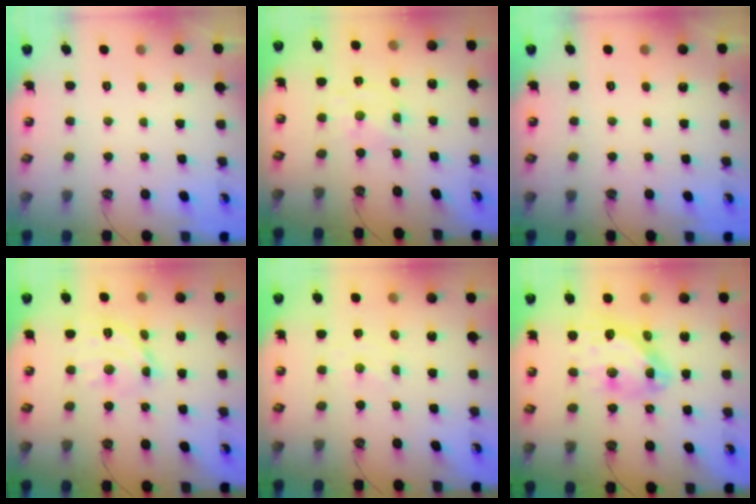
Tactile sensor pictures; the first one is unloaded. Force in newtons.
{"total": 2.4, "press": 2.3, "slide": 0.5}
{"total": 0.0}
{"total": 12.0, "press": 12.0, "slide": 1.0}
{"total": 1.8, "press": 1.8, "slide": 0.3}
{"total": 13.5, "press": 13.4, "slide": 1.7}